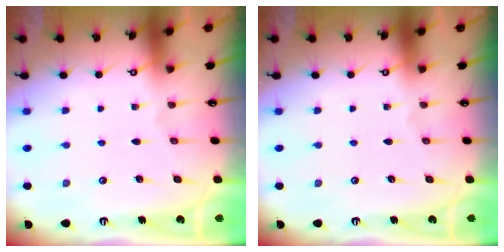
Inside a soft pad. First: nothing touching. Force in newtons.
{"total": 0.0}